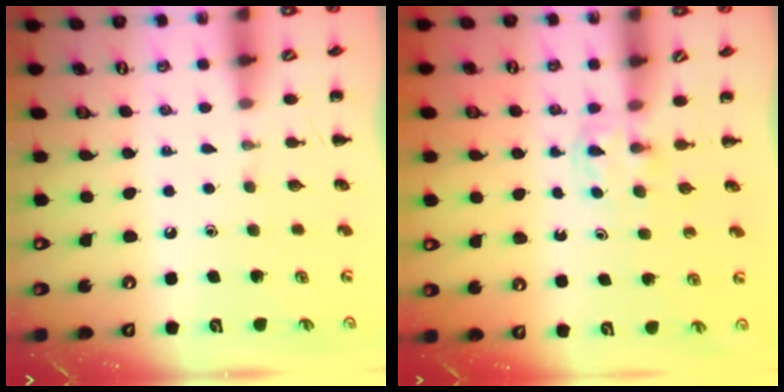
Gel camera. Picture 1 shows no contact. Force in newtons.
{"total": 2.7, "press": 2.5, "slide": 1.0}